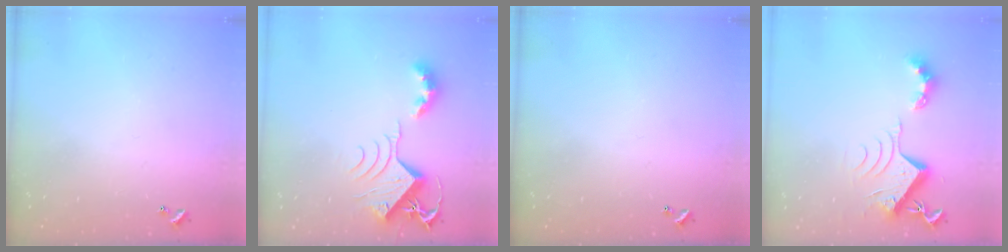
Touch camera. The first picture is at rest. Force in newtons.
{"total": 9.4, "press": 9.4, "slide": 1.1}
{"total": 0.0}
{"total": 8.5, "press": 8.5, "slide": 0.9}